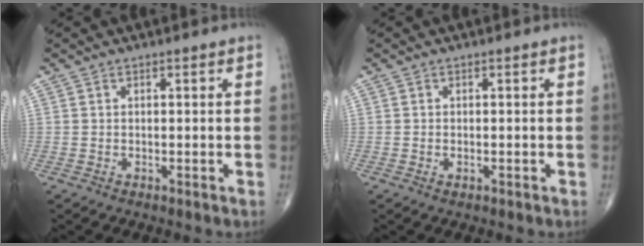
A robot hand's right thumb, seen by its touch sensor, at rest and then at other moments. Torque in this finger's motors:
{"motor_torque": [-0.16, -0.03, -0.14, 0.09, -0.02]}